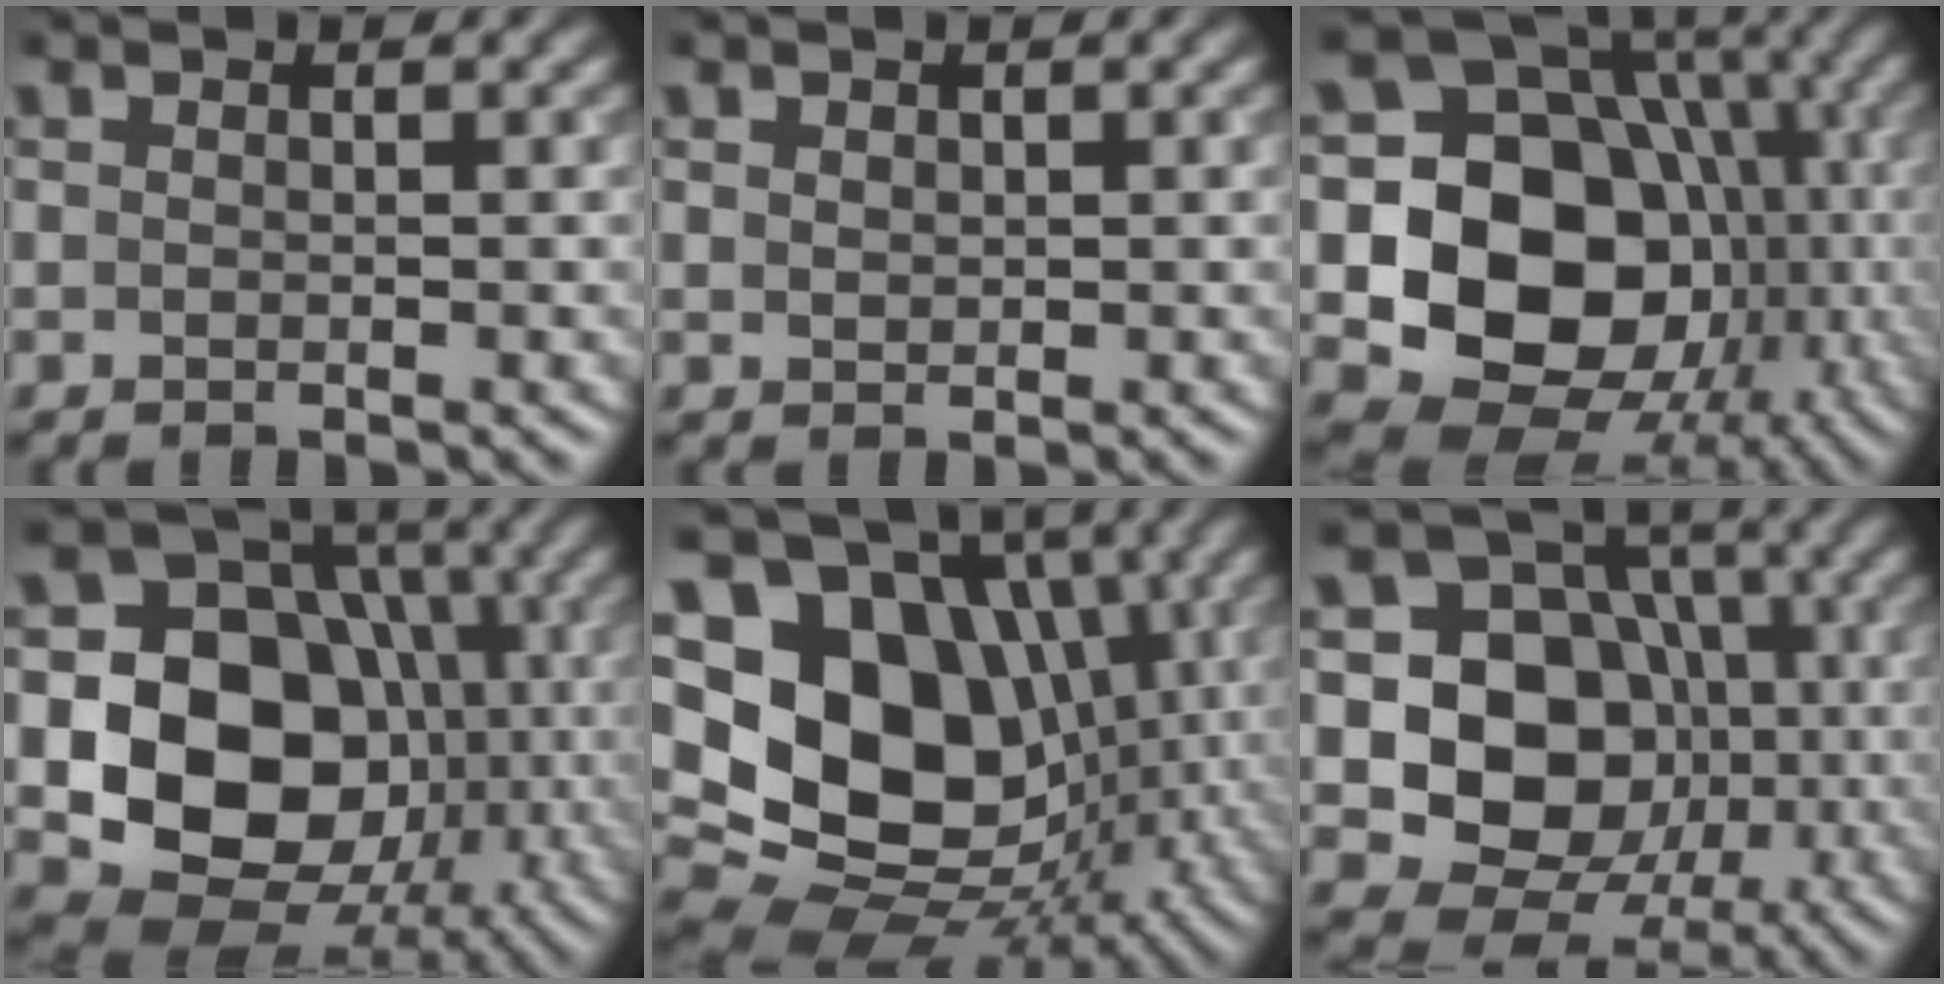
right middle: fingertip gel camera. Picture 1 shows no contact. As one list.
[{"total": 0.7, "force": [0.4, 0.5, 0.2], "torque": [-0.005, -0.002, 0.009]}, {"total": 15.5, "force": [-2.3, 12.7, 8.5], "torque": [-0.127, -0.015, -0.051]}, {"total": 13.3, "force": [-2.1, 10.9, 7.2], "torque": [-0.118, -0.014, -0.051]}, {"total": 17.2, "force": [1.1, 13.6, 10.5], "torque": [-0.186, 0.004, 0.017]}, {"total": 11.5, "force": [-1.6, 9.7, 6.0], "torque": [-0.091, -0.007, -0.057]}]